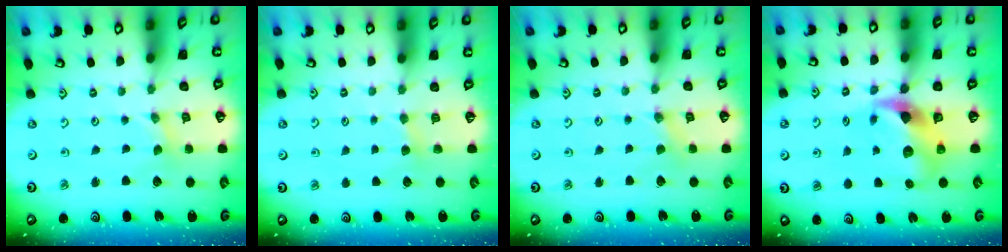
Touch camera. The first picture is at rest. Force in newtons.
{"total": 2.9, "press": 2.9, "slide": 0.4}
{"total": 1.7, "press": 1.6, "slide": 0.4}
{"total": 11.0, "press": 10.9, "slide": 1.6}